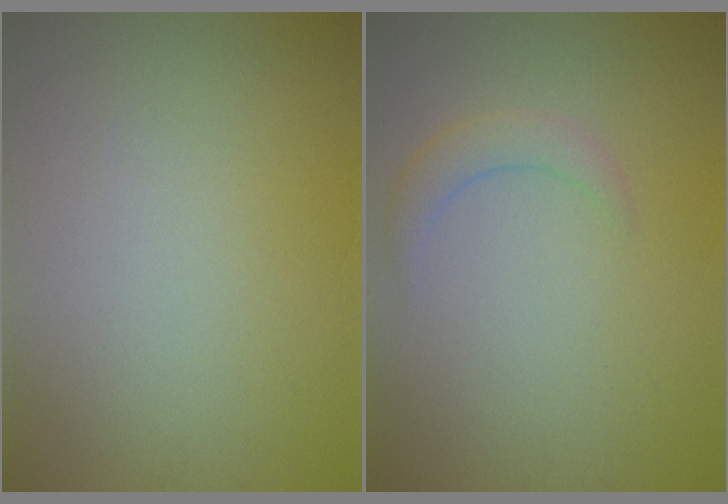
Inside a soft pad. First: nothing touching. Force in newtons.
{"total": 2.0, "press": 2.0, "slide": 0.0}